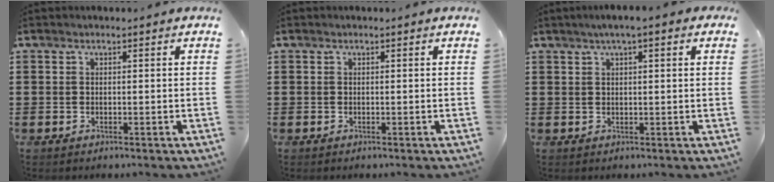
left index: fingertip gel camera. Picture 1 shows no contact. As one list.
[{"total": 0.0}, {"total": 2.4, "force": [1.2, 0.1, 2.1], "torque": [-0.042, 0.003, 0.020]}]